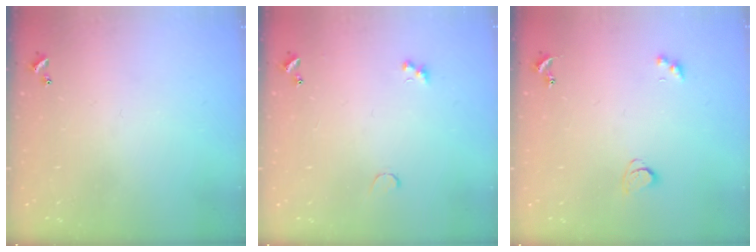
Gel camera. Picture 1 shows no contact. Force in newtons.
{"total": 1.4, "press": 1.3, "slide": 0.5}
{"total": 2.2, "press": 2.1, "slide": 0.7}